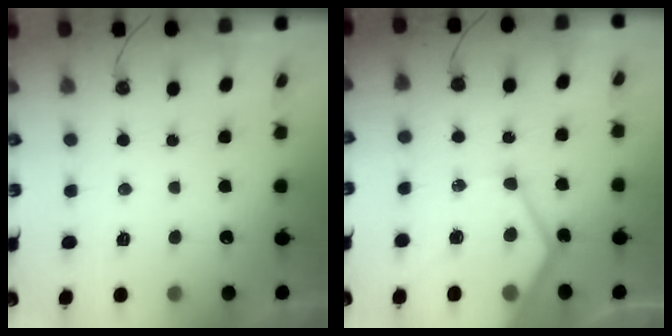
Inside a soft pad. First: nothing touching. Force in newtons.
{"total": 16.0, "press": 16.0, "slide": 1.6}